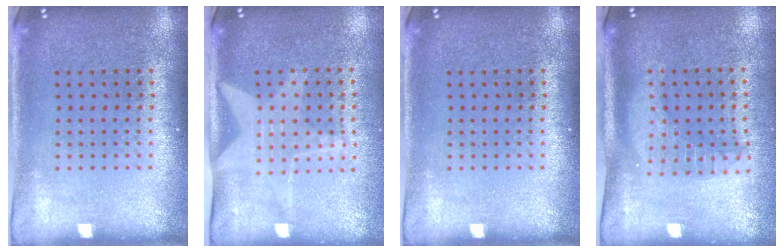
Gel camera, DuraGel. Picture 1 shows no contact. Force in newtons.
{"total": 1.9, "press": 1.5, "slide": 1.1}
{"total": 0.0}
{"total": 1.8, "press": 1.4, "slide": 1.0}